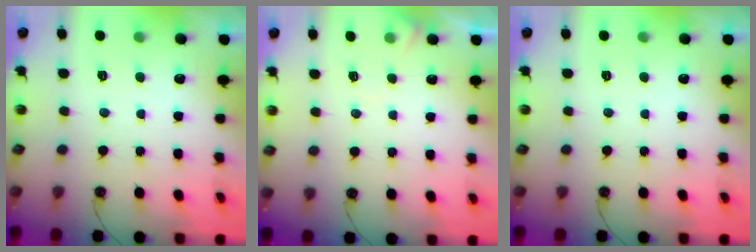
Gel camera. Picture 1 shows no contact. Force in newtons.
{"total": 6.1, "press": 6.1, "slide": 0.8}
{"total": 0.0}